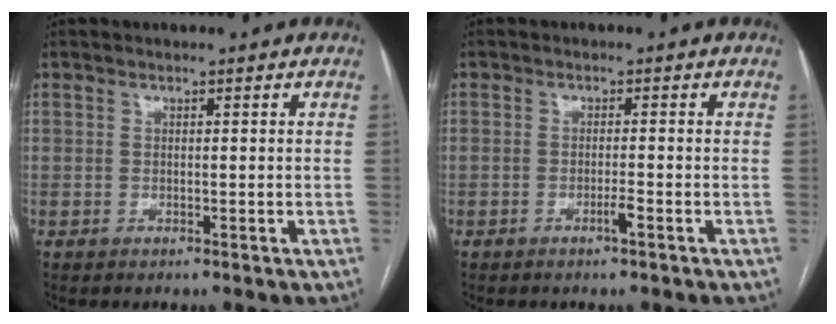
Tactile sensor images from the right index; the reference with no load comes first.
{"total": 1.4, "force": [-0.8, 0.0, 1.1], "torque": [-0.022, 0.000, -0.015]}